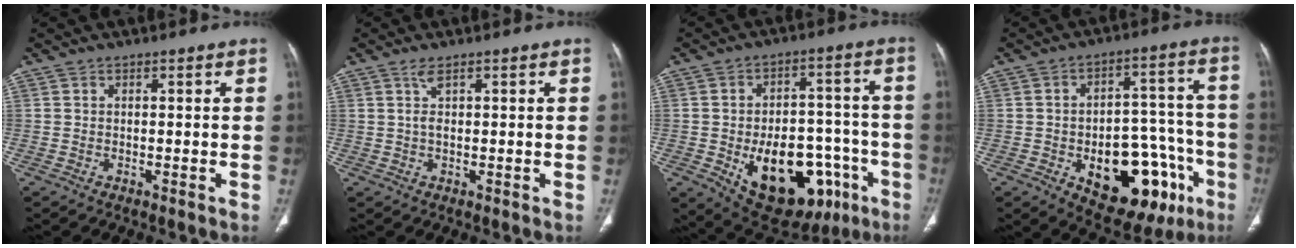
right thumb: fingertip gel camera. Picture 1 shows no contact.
{"total": 1.8, "force": [0.9, 0.6, 1.5], "torque": [-0.031, 0.005, 0.021]}
{"total": 22.8, "force": [-8.1, 13.3, 16.7], "torque": [-0.210, 0.032, -0.093]}
{"total": 21.5, "force": [-8.3, 11.8, 16.0], "torque": [-0.175, 0.050, -0.095]}